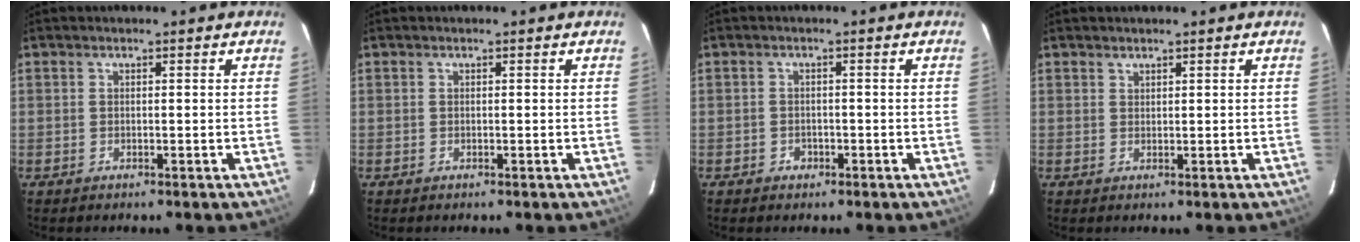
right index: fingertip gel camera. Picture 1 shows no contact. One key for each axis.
{"total": 0.0}
{"total": 2.0, "fx": -1.2, "fy": 1.6, "fz": 0.3, "tx": -0.007, "ty": 0.002, "tz": -0.017}
{"total": 4.2, "fx": 3.0, "fy": 2.9, "fz": 0.4, "tx": 0.004, "ty": 0.008, "tz": 0.061}